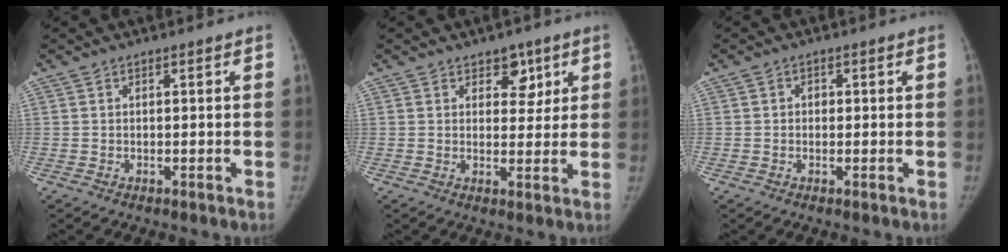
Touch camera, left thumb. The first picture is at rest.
{"total": 5.0, "force": [2.7, 3.4, 2.4], "torque": [0.003, -0.013, 0.037]}
{"total": 1.3, "force": [0.0, 1.2, 0.5], "torque": [0.001, 0.004, -0.006]}